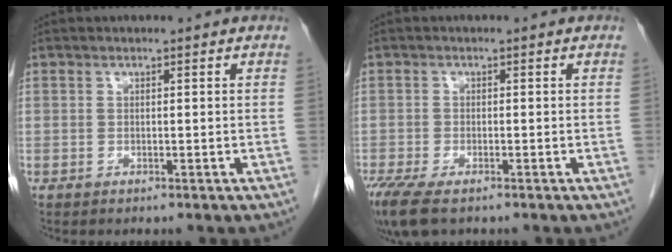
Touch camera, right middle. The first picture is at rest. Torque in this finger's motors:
{"motor_torque": [1.20, -0.81, 0.12, 0.07]}